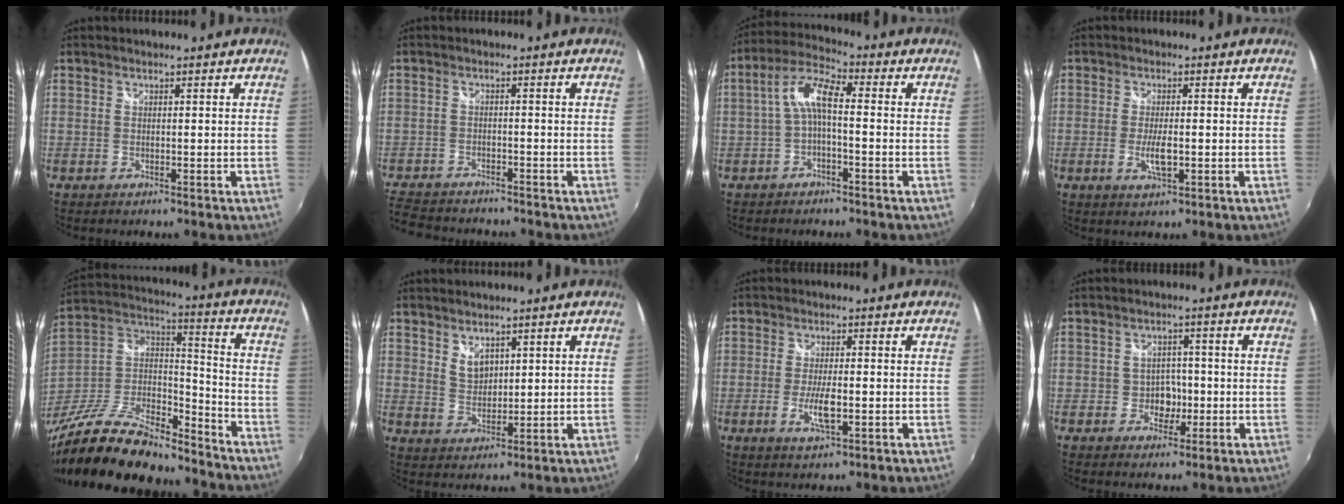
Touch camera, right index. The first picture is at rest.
{"total": 9.7, "force": [-8.5, 3.7, 2.8], "torque": [-0.092, -0.007, -0.148]}
{"total": 6.6, "force": [-0.9, 2.1, 6.2], "torque": [-0.137, 0.021, -0.020]}
{"total": 4.0, "force": [-0.9, 1.1, 3.7], "torque": [-0.074, -0.007, -0.017]}
{"total": 26.5, "force": [-20.3, 9.6, 14.2], "torque": [-0.285, -0.002, -0.341]}
{"total": 4.1, "force": [2.4, 2.5, 2.1], "torque": [-0.029, -0.002, 0.044]}
{"total": 5.0, "force": [-1.3, 1.3, 4.6], "torque": [-0.094, -0.009, -0.025]}
{"total": 3.5, "force": [-1.0, 3.1, 1.3], "torque": [-0.023, 0.010, -0.012]}